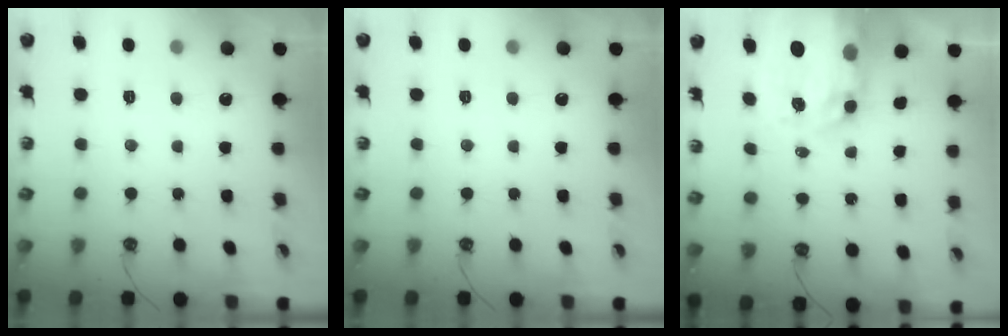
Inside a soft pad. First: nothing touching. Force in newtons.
{"total": 0.0}
{"total": 11.8, "press": 11.8, "slide": 0.9}